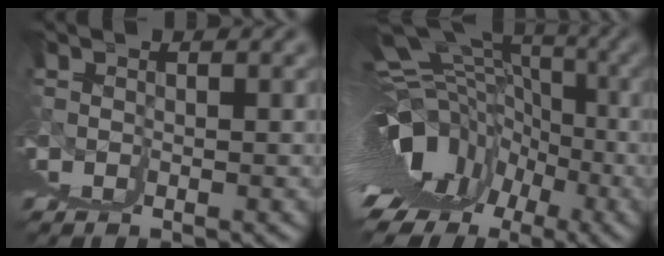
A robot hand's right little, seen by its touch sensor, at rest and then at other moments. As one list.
[{"total": 9.6, "force": [0.0, 3.2, 9.1], "torque": [-0.119, 0.005, 0.022]}]